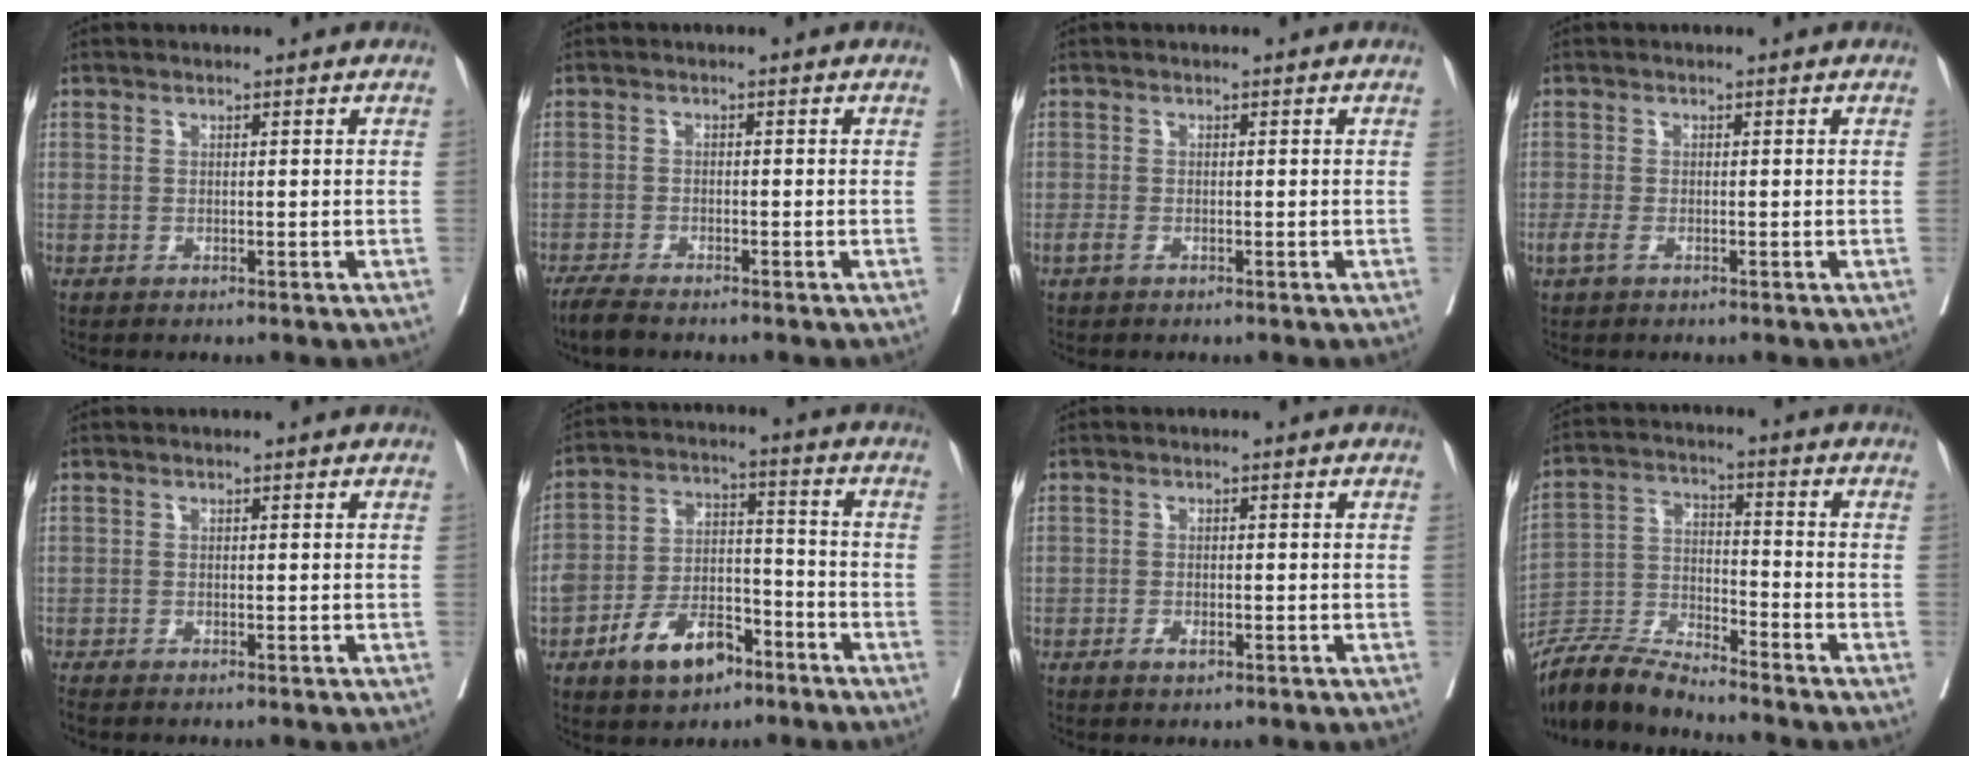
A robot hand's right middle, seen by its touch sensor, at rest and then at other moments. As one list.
[{"total": 3.2, "force": [-2.7, 0.4, 1.5], "torque": [-0.028, -0.009, -0.048]}, {"total": 1.1, "force": [-0.6, 0.5, 0.7], "torque": [-0.022, -0.002, -0.010]}, {"total": 1.7, "force": [-0.8, 0.7, 1.2], "torque": [-0.038, -0.004, -0.016]}, {"total": 1.1, "force": [-1.0, 0.1, 0.4], "torque": [-0.008, -0.003, -0.017]}, {"total": 10.5, "force": [-6.4, 5.4, 6.3], "torque": [-0.115, 0.015, -0.112]}, {"total": 1.6, "force": [-0.9, 0.7, 1.1], "torque": [-0.017, 0.002, -0.013]}, {"total": 9.0, "force": [-8.7, 0.2, 2.1], "torque": [-0.040, -0.002, -0.168]}]